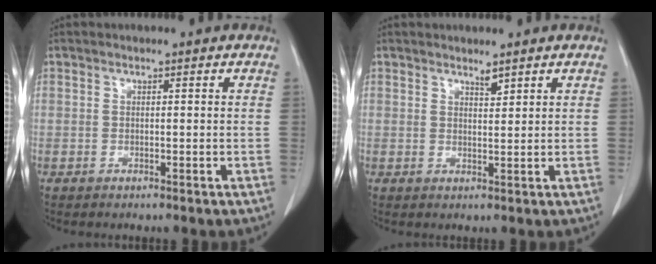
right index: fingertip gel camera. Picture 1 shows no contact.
{"total": 1.6, "force": [1.4, 0.1, 0.7], "torque": [-0.013, -0.007, 0.027]}